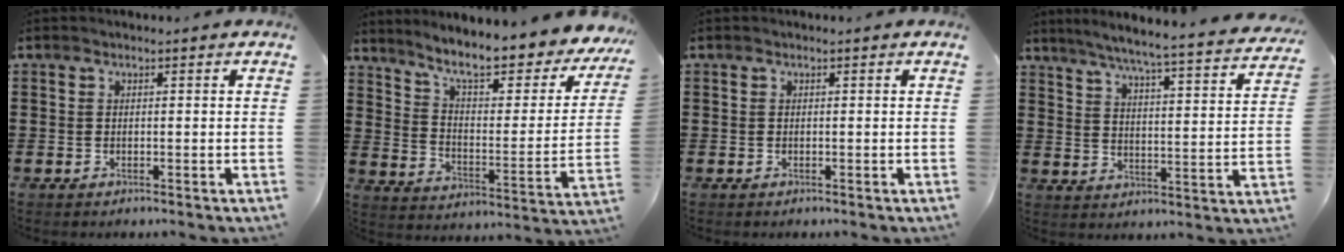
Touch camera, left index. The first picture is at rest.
{"total": 8.5, "force": [6.8, 0.8, 5.1], "torque": [-0.109, -0.053, 0.109]}
{"total": 0.0}
{"total": 5.5, "force": [4.9, -0.8, 2.3], "torque": [-0.068, -0.044, 0.076]}